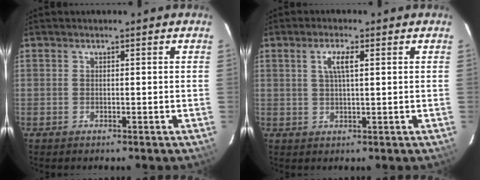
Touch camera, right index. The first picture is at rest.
{"total": 3.6, "force": [1.2, 0.8, 3.3], "torque": [-0.063, 0.004, 0.022]}